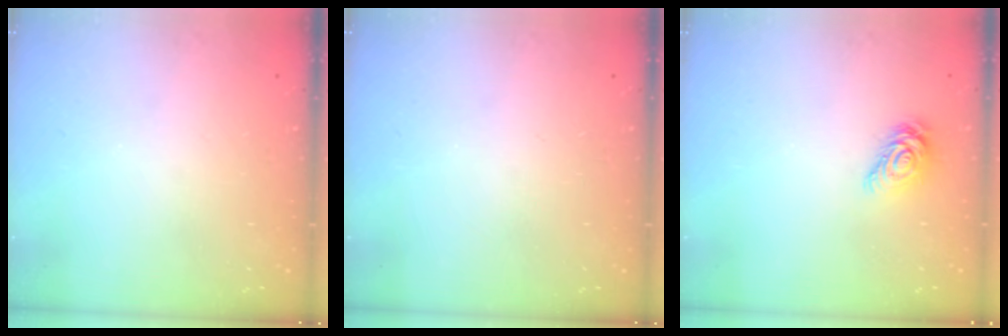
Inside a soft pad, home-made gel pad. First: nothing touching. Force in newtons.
{"total": 0.0}
{"total": 8.9, "press": 8.9, "slide": 0.4}